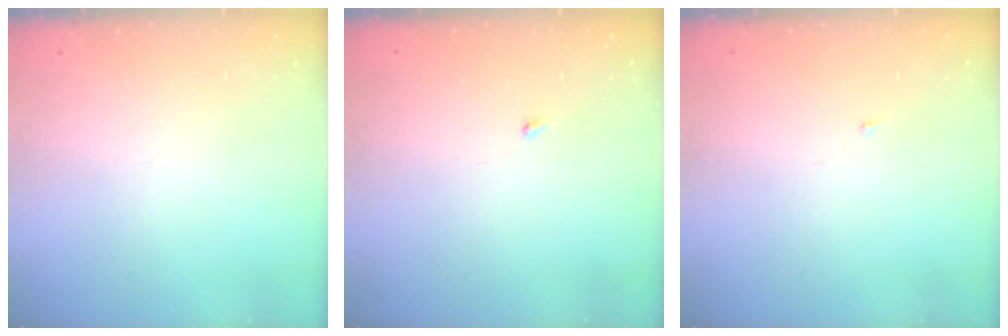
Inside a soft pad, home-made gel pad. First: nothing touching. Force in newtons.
{"total": 1.9, "press": 1.9, "slide": 0.3}
{"total": 1.8, "press": 1.8, "slide": 0.2}